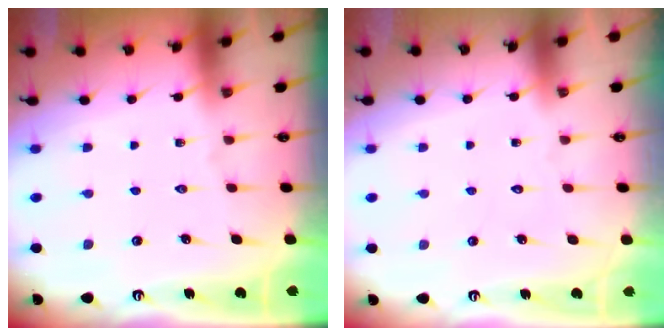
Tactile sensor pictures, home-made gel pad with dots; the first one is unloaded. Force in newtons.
{"total": 1.6, "press": 1.6, "slide": 0.1}